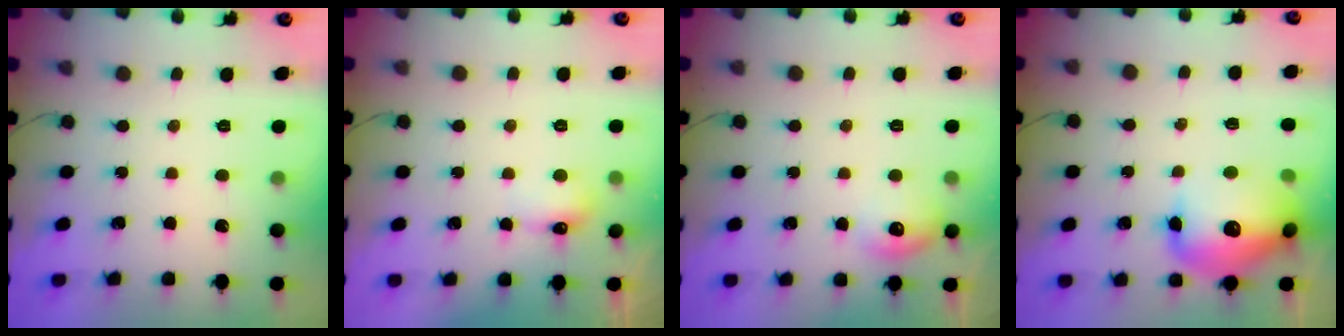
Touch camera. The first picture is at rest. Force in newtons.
{"total": 5.6, "press": 5.5, "slide": 1.0}
{"total": 9.1, "press": 9.0, "slide": 1.5}
{"total": 17.3, "press": 17.0, "slide": 3.0}